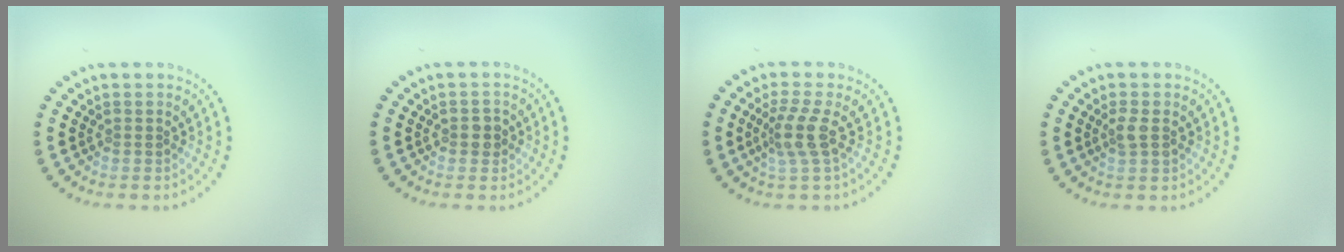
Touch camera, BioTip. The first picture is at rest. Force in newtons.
{"total": 1.5, "press": 1.4, "slide": 0.1}
{"total": 2.7, "press": 2.1, "slide": 1.7}
{"total": 1.5, "press": 1.5, "slide": 0.3}